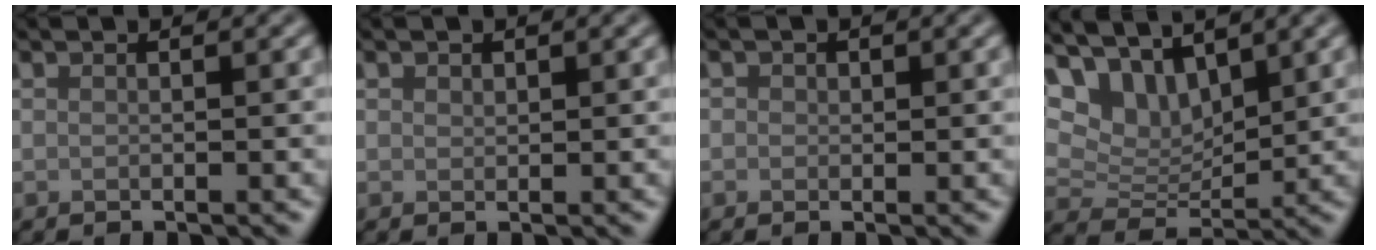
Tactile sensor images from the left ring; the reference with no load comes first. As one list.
[{"total": 0.6, "force": [0.5, 0.4, 0.1], "torque": [-0.001, -0.003, 0.009]}, {"total": 0.8, "force": [0.2, 0.8, 0.2], "torque": [0.002, -0.002, 0.001]}, {"total": 8.2, "force": [5.4, 4.4, 4.4], "torque": [-0.092, 0.012, 0.084]}]